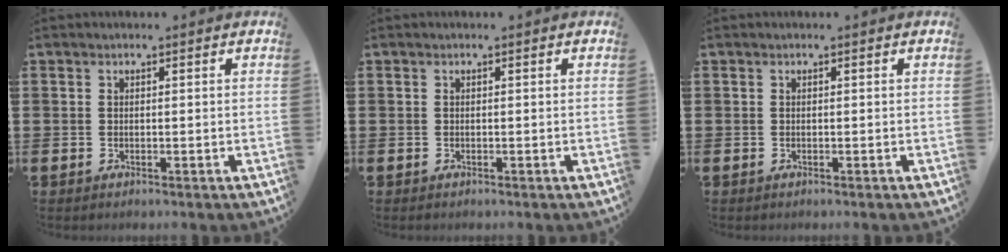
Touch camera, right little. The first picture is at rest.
{"total": 0.0}
{"total": 0.0}